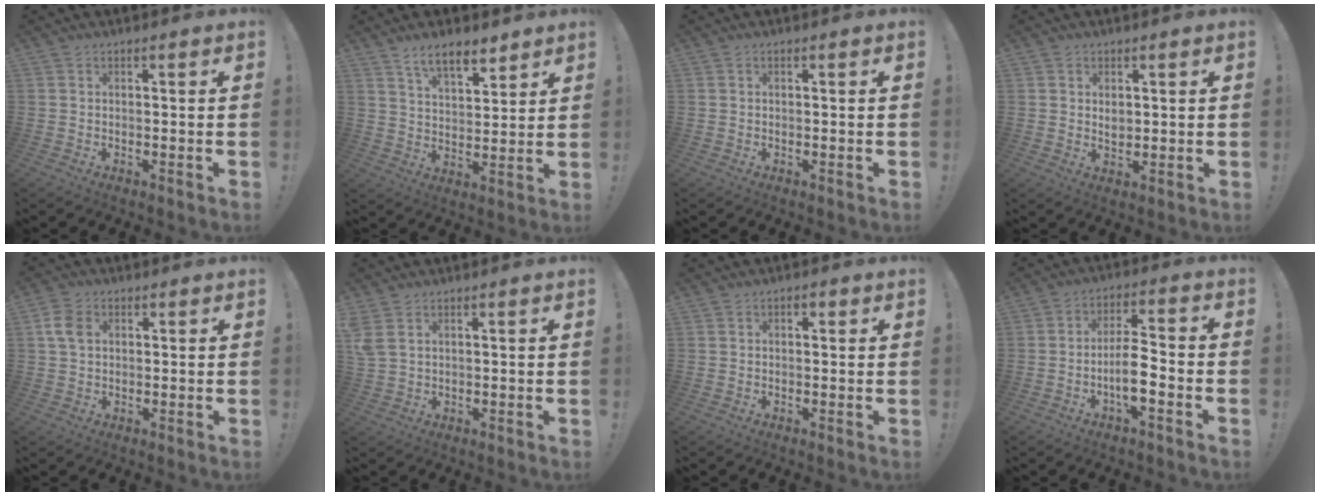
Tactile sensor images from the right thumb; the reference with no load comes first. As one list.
[{"total": 9.2, "force": [6.7, 3.4, 5.2], "torque": [-0.078, -0.039, 0.122]}, {"total": 0.0}, {"total": 3.0, "force": [0.9, 2.4, 1.5], "torque": [-0.015, -0.004, 0.014]}, {"total": 6.2, "force": [1.6, 4.6, 3.8], "torque": [-0.067, 0.006, 0.032]}, {"total": 3.9, "force": [2.0, 1.9, 2.8], "torque": [-0.067, -0.003, 0.041]}, {"total": 1.2, "force": [0.2, 0.9, 0.8], "torque": [-0.008, 0.002, 0.001]}, {"total": 9.1, "force": [-3.1, 3.0, 8.0], "torque": [-0.152, 0.008, -0.058]}]